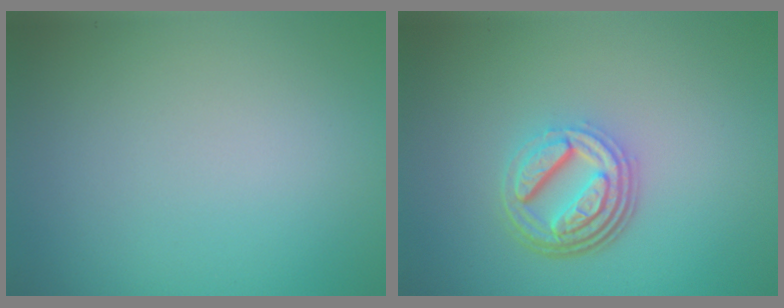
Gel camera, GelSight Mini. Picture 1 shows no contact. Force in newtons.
{"total": 4.9, "press": 3.5, "slide": 3.4}